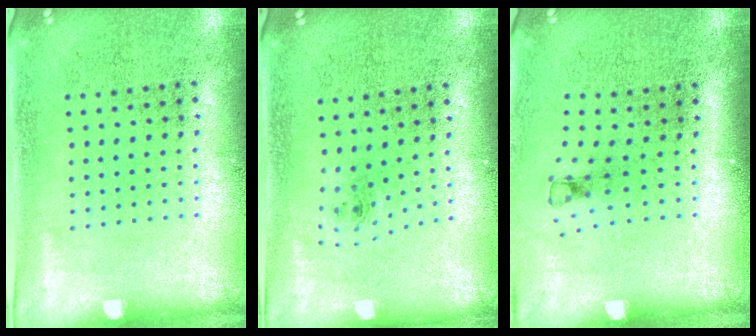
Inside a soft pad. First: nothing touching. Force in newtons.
{"total": 0.8, "press": 0.4, "slide": 0.7}
{"total": 0.8, "press": 0.4, "slide": 0.7}